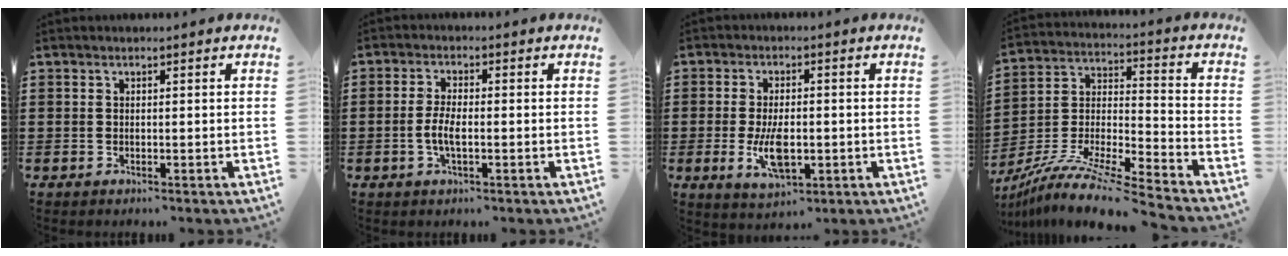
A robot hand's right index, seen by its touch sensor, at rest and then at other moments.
{"total": 3.6, "force": [-0.9, 1.1, 3.3], "torque": [-0.080, -0.004, -0.023]}
{"total": 6.7, "force": [-1.3, 3.1, 5.8], "torque": [-0.111, -0.004, -0.027]}
{"total": 10.2, "force": [-9.1, 0.0, 4.6], "torque": [-0.092, -0.002, -0.186]}